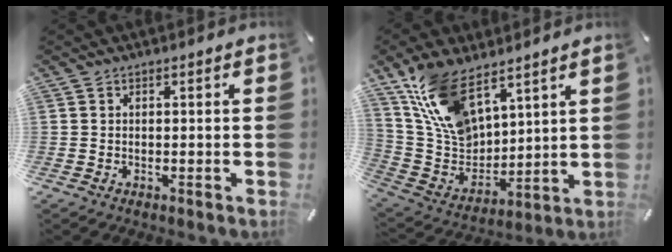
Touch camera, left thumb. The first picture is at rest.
{"total": 16.6, "force": [11.2, 9.2, 8.1], "torque": [-0.203, -0.055, 0.215]}